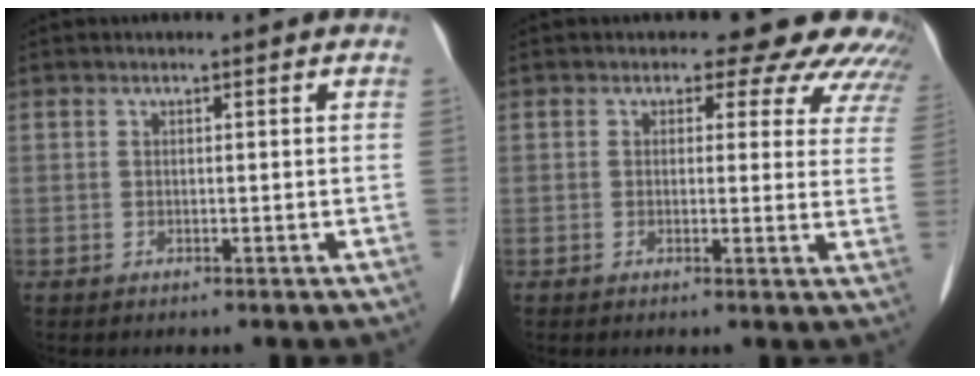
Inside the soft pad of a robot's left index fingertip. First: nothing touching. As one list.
[{"total": 10.5, "force": [9.2, 4.3, 2.7], "torque": [0.004, -0.004, 0.065]}]